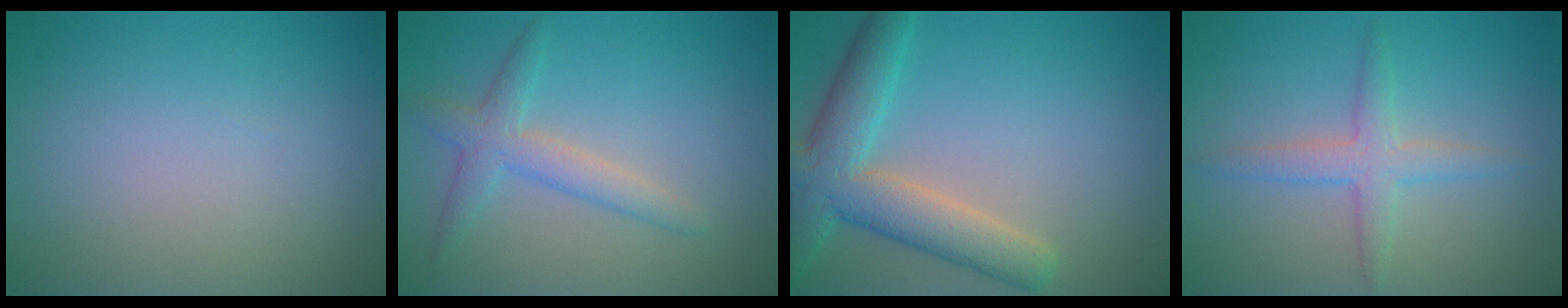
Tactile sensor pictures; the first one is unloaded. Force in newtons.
{"total": 3.0, "press": 3.0, "slide": 0.1}
{"total": 6.6, "press": 6.6, "slide": 0.5}
{"total": 2.8, "press": 2.8, "slide": 0.0}